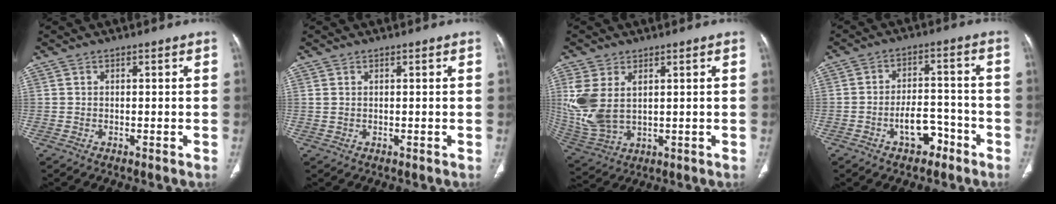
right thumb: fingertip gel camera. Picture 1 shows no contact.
{"total": 0.6, "force": [0.3, 0.3, 0.4], "torque": [-0.011, 0.008, 0.009]}
{"total": 11.8, "force": [2.7, 7.1, 9.0], "torque": [-0.213, -0.006, 0.071]}
{"total": 6.8, "force": [-3.9, 4.1, 3.8], "torque": [-0.044, 0.045, -0.059]}